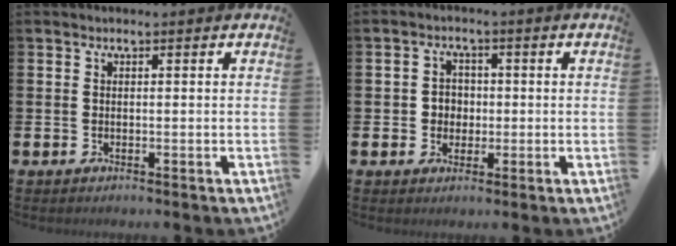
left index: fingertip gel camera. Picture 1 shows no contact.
{"total": 2.8, "force": [0.1, 2.7, 0.6], "torque": [-0.012, 0.006, -0.007]}